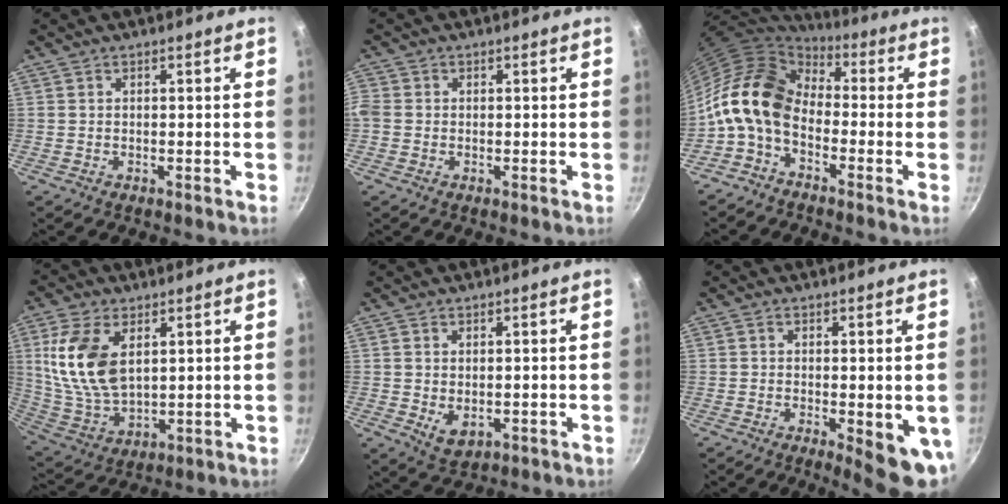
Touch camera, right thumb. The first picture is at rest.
{"total": 2.8, "force": [-0.4, 2.5, 1.3], "torque": [-0.026, 0.003, -0.015]}
{"total": 13.7, "force": [-1.8, 9.4, 9.9], "torque": [-0.167, 0.036, -0.058]}
{"total": 14.8, "force": [4.2, 8.5, 11.4], "torque": [-0.212, -0.020, 0.095]}
{"total": 3.9, "force": [0.0, 2.7, 2.9], "torque": [-0.046, -0.014, 0.007]}
{"total": 8.9, "force": [-1.8, 2.8, 8.2], "torque": [-0.086, -0.006, -0.016]}